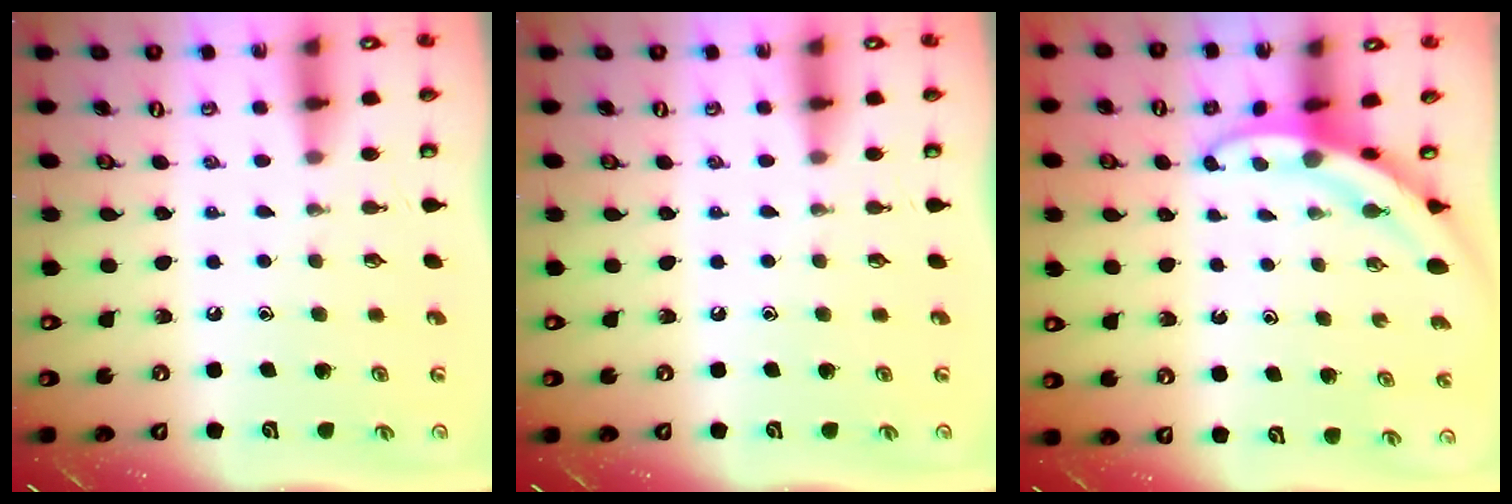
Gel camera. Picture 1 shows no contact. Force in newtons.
{"total": 0.0}
{"total": 3.1, "press": 3.1, "slide": 0.2}